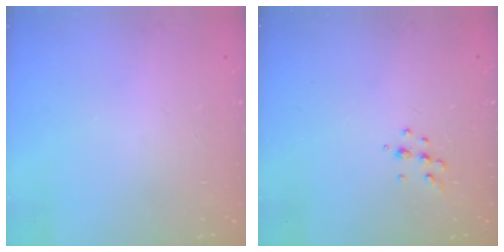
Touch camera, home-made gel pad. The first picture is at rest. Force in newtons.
{"total": 6.3, "press": 6.2, "slide": 0.8}